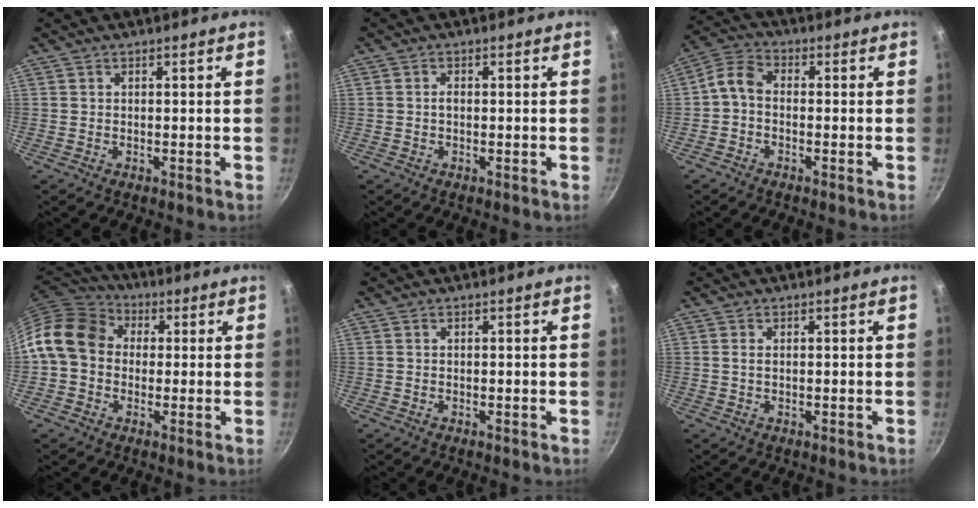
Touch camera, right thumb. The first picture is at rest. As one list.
[{"total": 0.9, "force": [-0.2, 0.5, 0.7], "torque": [-0.013, 0.004, -0.004]}, {"total": 4.8, "force": [-1.2, 3.4, 3.2], "torque": [-0.068, 0.033, -0.038]}, {"total": 13.0, "force": [1.3, 10.6, 7.4], "torque": [-0.106, 0.029, 0.005]}, {"total": 0.0}, {"total": 1.0, "force": [0.2, 0.6, 0.8], "torque": [-0.016, 0.001, 0.002]}]